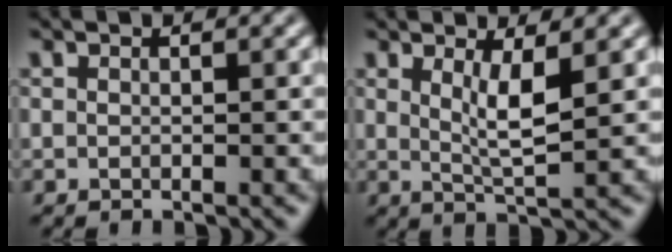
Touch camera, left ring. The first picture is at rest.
{"total": 3.1, "force": [0.9, 0.6, 2.9], "torque": [-0.051, -0.010, 0.018]}